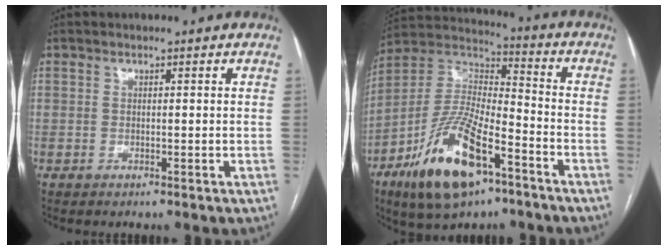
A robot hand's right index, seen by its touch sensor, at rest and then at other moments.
{"total": 18.1, "force": [-9.9, 5.9, 14.0], "torque": [-0.295, -0.012, -0.175]}